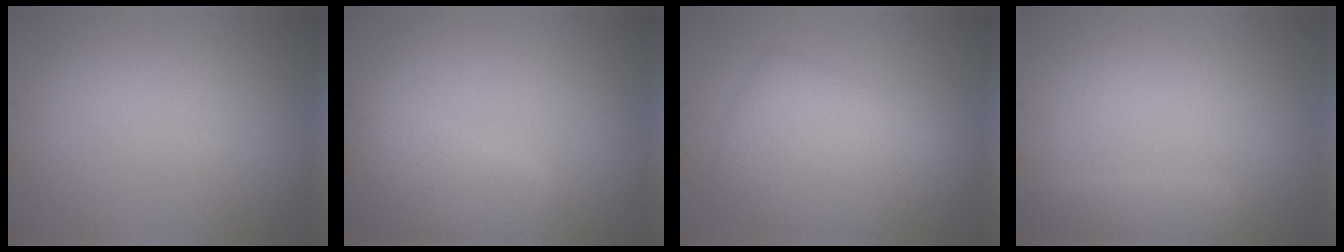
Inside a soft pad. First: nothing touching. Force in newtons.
{"total": 5.2, "press": 5.2, "slide": 0.3}
{"total": 6.7, "press": 6.7, "slide": 0.1}
{"total": 2.2, "press": 2.2, "slide": 0.1}